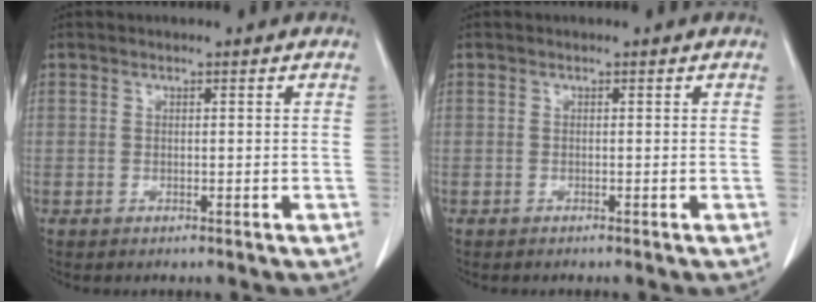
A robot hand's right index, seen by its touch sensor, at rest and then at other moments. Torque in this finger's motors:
{"motor_torque": [-0.11, 0.03, -0.04, -0.01]}